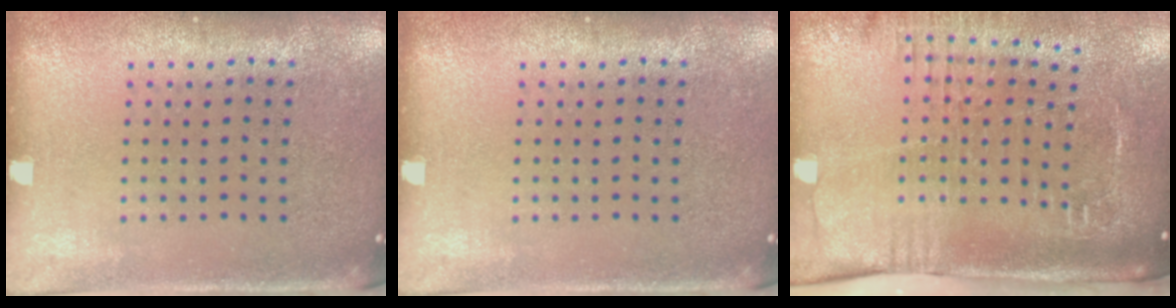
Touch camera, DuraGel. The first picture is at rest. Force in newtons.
{"total": 0.0}
{"total": 2.7, "press": 2.1, "slide": 1.7}